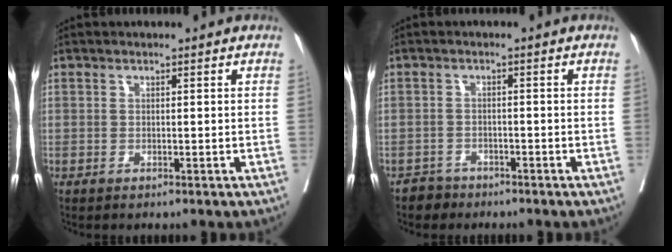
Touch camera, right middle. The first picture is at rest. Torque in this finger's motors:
{"motor_torque": [0.33, -0.36, 0.01, 0.00]}